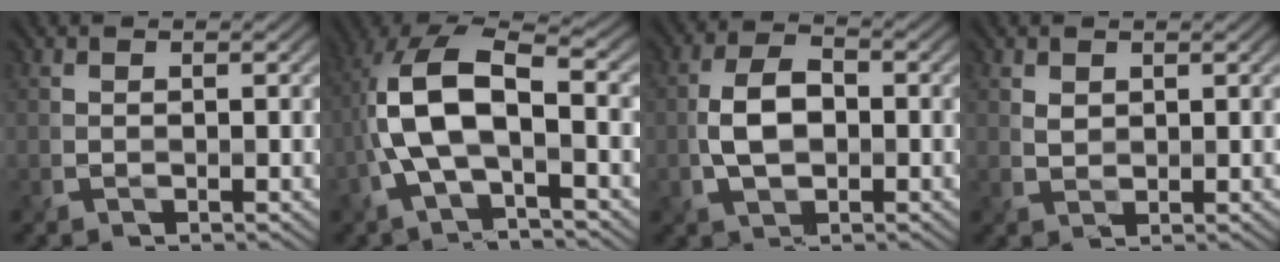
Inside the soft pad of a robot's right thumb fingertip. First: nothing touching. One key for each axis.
{"total": 10.7, "fx": -1.9, "fy": 4.7, "fz": 9.4, "tx": -0.208, "ty": 0.016, "tz": -0.042}
{"total": 5.4, "fx": -0.9, "fy": 3.3, "fz": 4.1, "tx": -0.092, "ty": 0.001, "tz": -0.020}
{"total": 1.0, "fx": 0.7, "fy": 0.7, "fz": 0.2, "tx": -0.010, "ty": -0.004, "tz": 0.019}